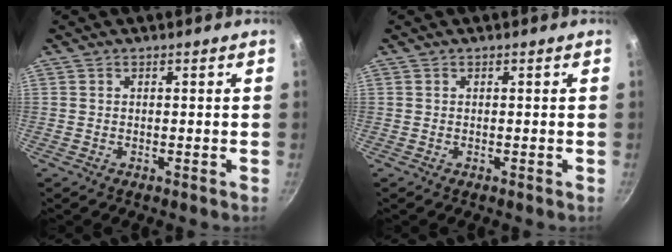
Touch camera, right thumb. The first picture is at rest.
{"total": 0.0}